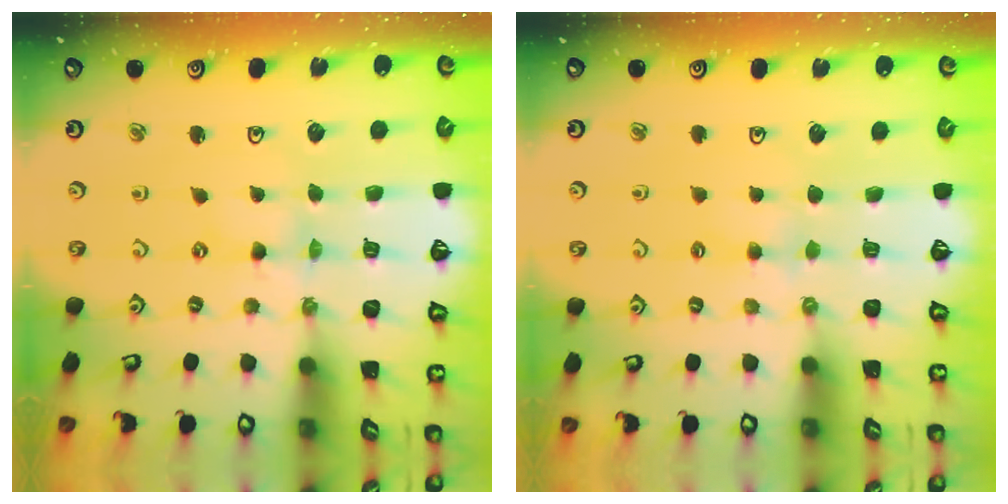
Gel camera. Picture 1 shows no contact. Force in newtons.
{"total": 3.0, "press": 2.9, "slide": 0.4}